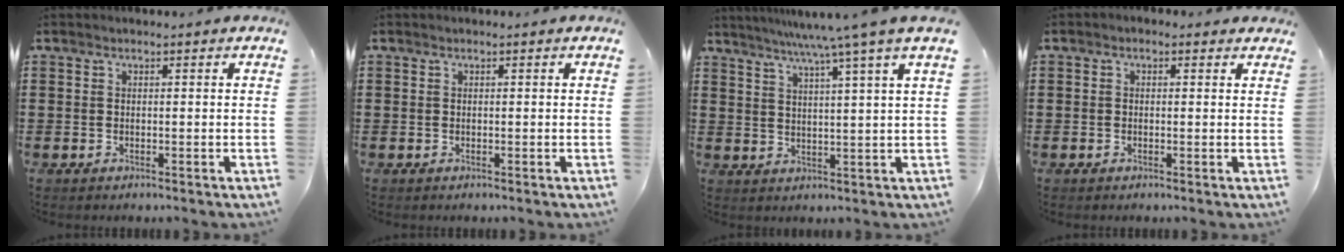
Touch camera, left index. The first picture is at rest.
{"total": 0.0}
{"total": 6.8, "force": [5.0, -1.8, 4.3], "torque": [-0.095, -0.022, 0.080]}
{"total": 0.9, "force": [-0.2, 0.8, 0.4], "torque": [-0.010, 0.004, -0.005]}